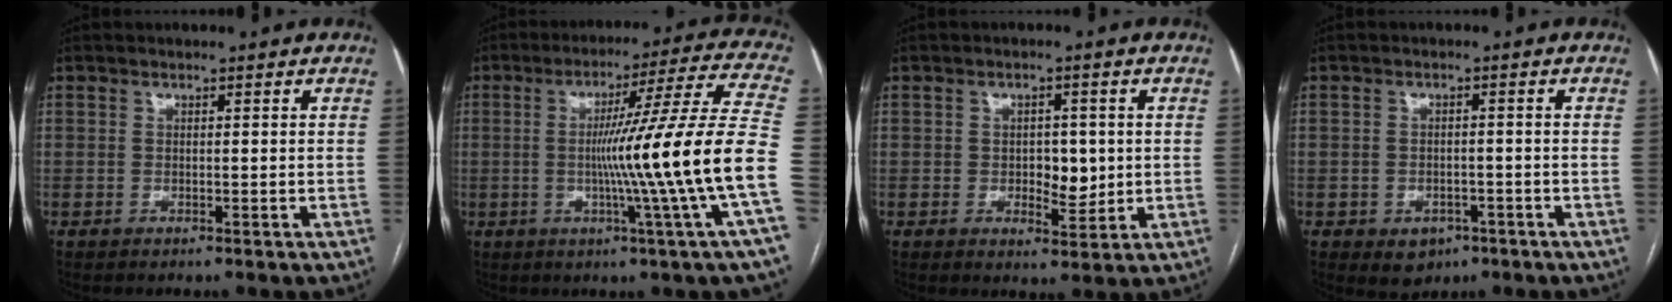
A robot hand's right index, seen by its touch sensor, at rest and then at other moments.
{"total": 20.0, "force": [-3.2, -3.6, 19.4], "torque": [-0.248, -0.005, -0.065]}
{"total": 4.5, "force": [-0.1, 2.5, 3.7], "torque": [-0.047, 0.000, 0.005]}
{"total": 4.2, "force": [-2.2, 3.2, 1.7], "torque": [-0.018, 0.004, -0.018]}